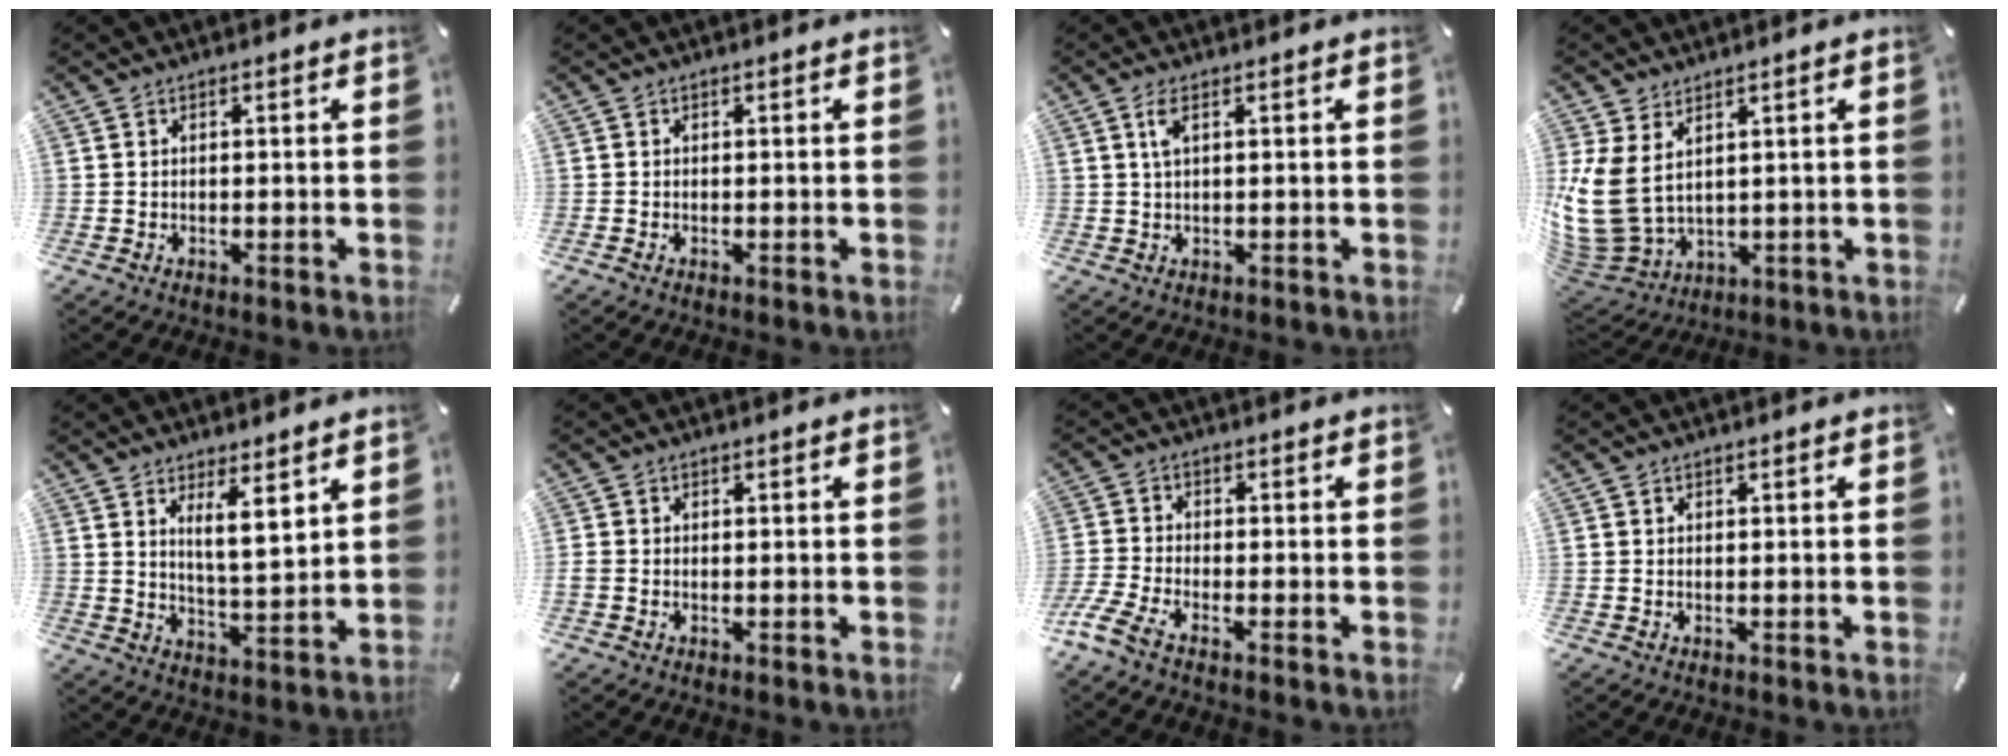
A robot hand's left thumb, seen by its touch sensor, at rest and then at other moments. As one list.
[{"total": 0.0}, {"total": 2.6, "force": [0.9, 0.6, 2.4], "torque": [-0.054, 0.005, 0.015]}, {"total": 11.9, "force": [2.9, 8.9, 7.4], "torque": [-0.193, -0.017, 0.057]}, {"total": 7.5, "force": [5.0, 1.8, 5.3], "torque": [-0.087, -0.032, 0.083]}, {"total": 1.0, "force": [-0.3, 0.9, 0.4], "torque": [-0.005, 0.005, -0.006]}, {"total": 5.1, "force": [-3.5, 1.7, 3.4], "torque": [-0.095, -0.006, -0.070]}, {"total": 0.0}]